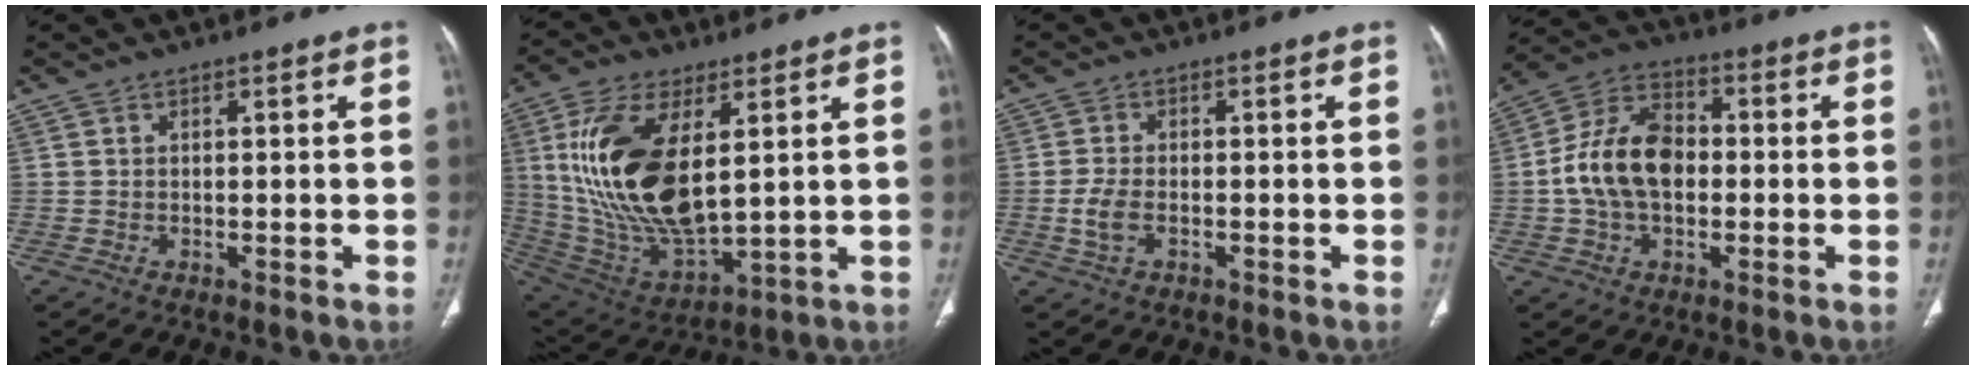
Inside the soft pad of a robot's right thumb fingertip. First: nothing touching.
{"total": 22.0, "force": [4.9, 10.2, 18.8], "torque": [-0.372, -0.028, 0.104]}
{"total": 3.9, "force": [-1.1, 2.2, 3.0], "torque": [-0.069, 0.004, -0.020]}
{"total": 13.5, "force": [-0.6, 8.9, 10.1], "torque": [-0.182, 0.031, -0.018]}